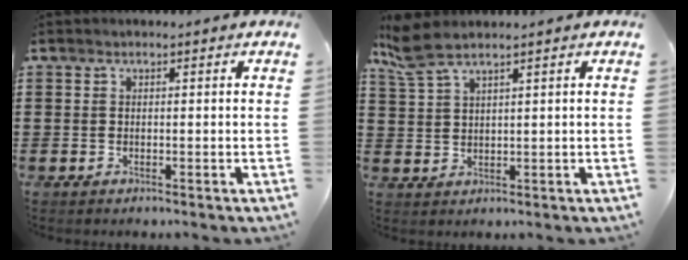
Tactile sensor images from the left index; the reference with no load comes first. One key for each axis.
{"total": 4.4, "fx": 3.2, "fy": 0.7, "fz": 2.8, "tx": -0.075, "ty": -0.004, "tz": 0.057}